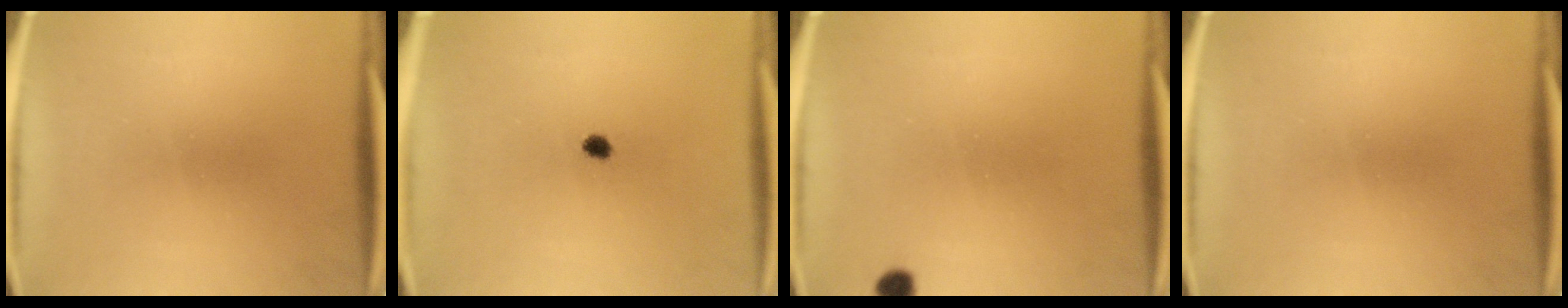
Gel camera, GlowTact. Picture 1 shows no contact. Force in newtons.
{"total": 1.8}
{"total": 1.8}
{"total": 0.0}